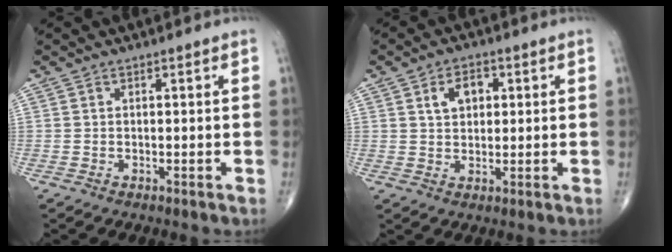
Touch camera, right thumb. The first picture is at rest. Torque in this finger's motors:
{"motor_torque": [-0.48, 0.45, 0.46, 0.22, 0.09]}